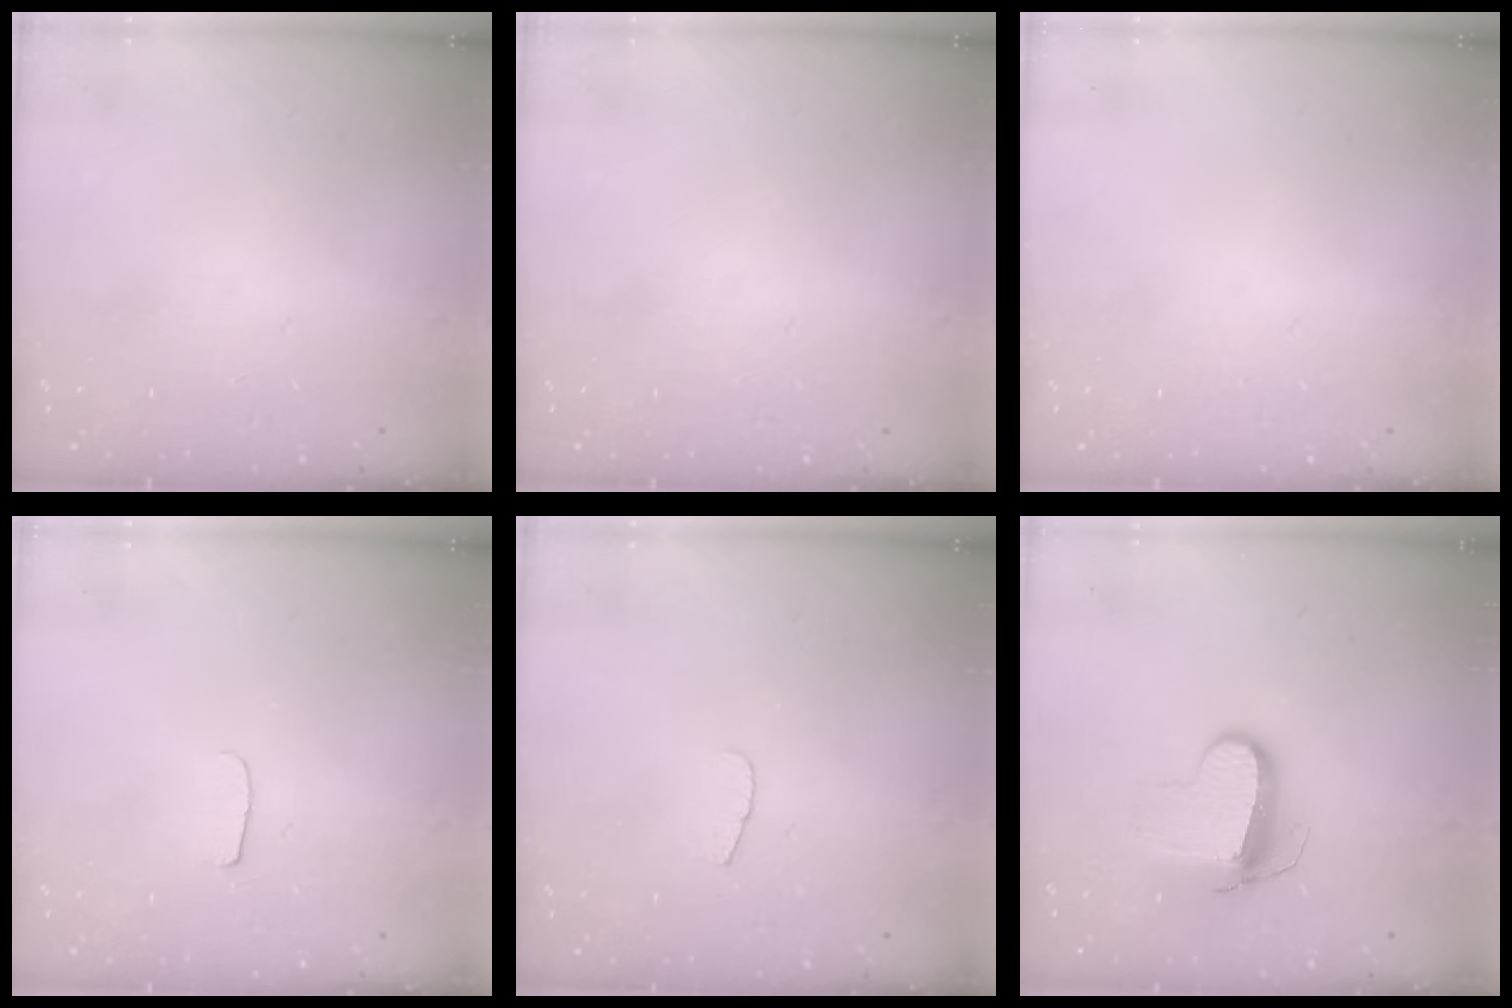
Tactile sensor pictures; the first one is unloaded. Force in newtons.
{"total": 0.0}
{"total": 0.0}
{"total": 5.3, "press": 5.3, "slide": 0.5}
{"total": 3.7, "press": 3.7, "slide": 0.4}
{"total": 10.3, "press": 10.3, "slide": 0.5}